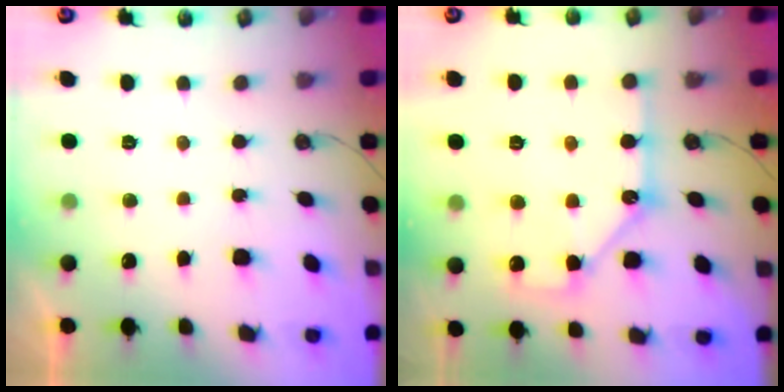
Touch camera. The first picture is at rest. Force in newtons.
{"total": 11.6, "press": 11.5, "slide": 1.2}